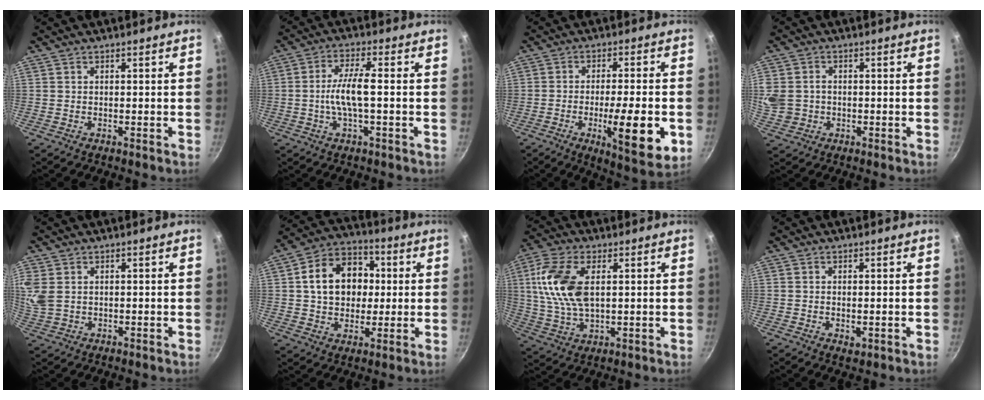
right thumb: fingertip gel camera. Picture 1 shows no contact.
{"total": 7.1, "force": [-0.8, 1.7, 6.8], "torque": [-0.138, 0.018, -0.021]}
{"total": 14.0, "force": [-3.9, 3.3, 13.0], "torque": [-0.185, 0.003, -0.054]}
{"total": 8.4, "force": [-0.1, 7.4, 4.0], "torque": [-0.095, 0.007, 0.002]}
{"total": 5.9, "force": [1.6, 4.3, 3.7], "torque": [-0.079, 0.001, 0.038]}
{"total": 15.0, "force": [2.1, 11.7, 9.1], "torque": [-0.115, 0.024, 0.025]}
{"total": 13.5, "force": [2.7, 7.4, 10.9], "torque": [-0.217, -0.002, 0.050]}
{"total": 1.8, "force": [-0.2, 1.0, 1.5], "torque": [-0.022, -0.004, -0.001]}